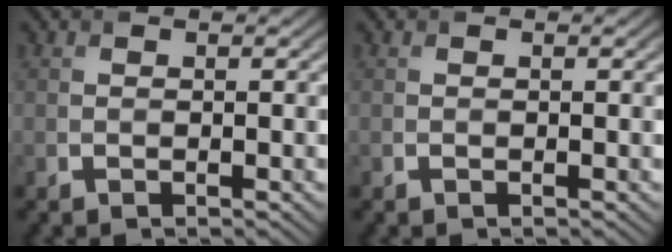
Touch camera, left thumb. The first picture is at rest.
{"total": 0.0}